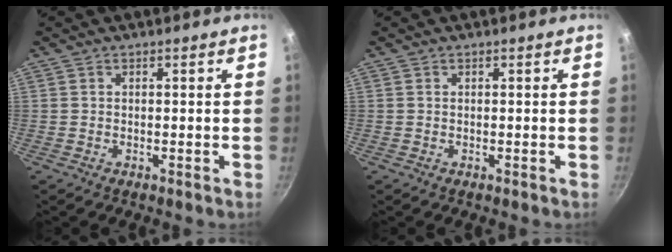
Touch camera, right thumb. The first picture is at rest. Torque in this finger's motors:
{"motor_torque": [0.21, 0.10, 0.29, -0.25, 0.00]}